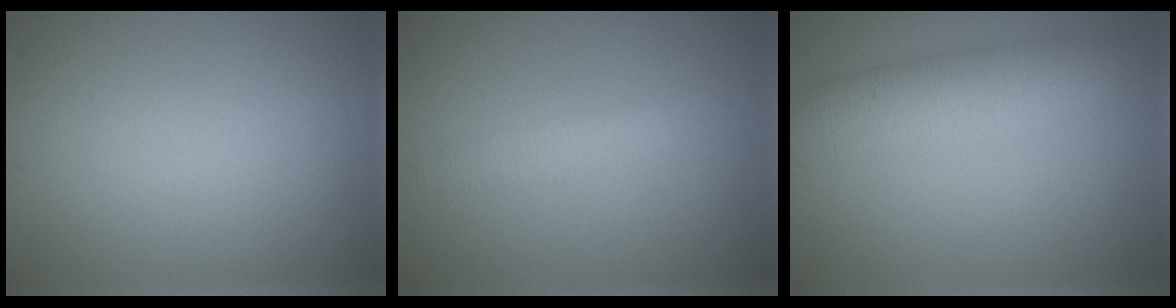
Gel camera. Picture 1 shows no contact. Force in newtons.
{"total": 1.6, "press": 1.6, "slide": 0.1}
{"total": 4.3, "press": 4.3, "slide": 0.1}